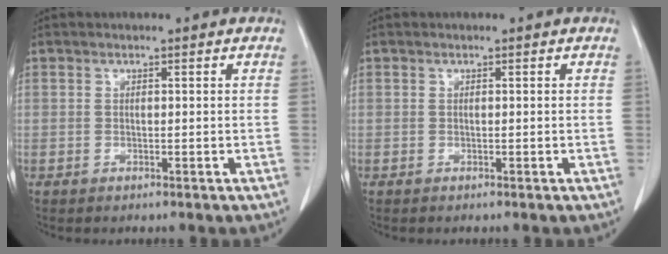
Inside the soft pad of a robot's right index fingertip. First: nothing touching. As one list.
[{"total": 0.0}]